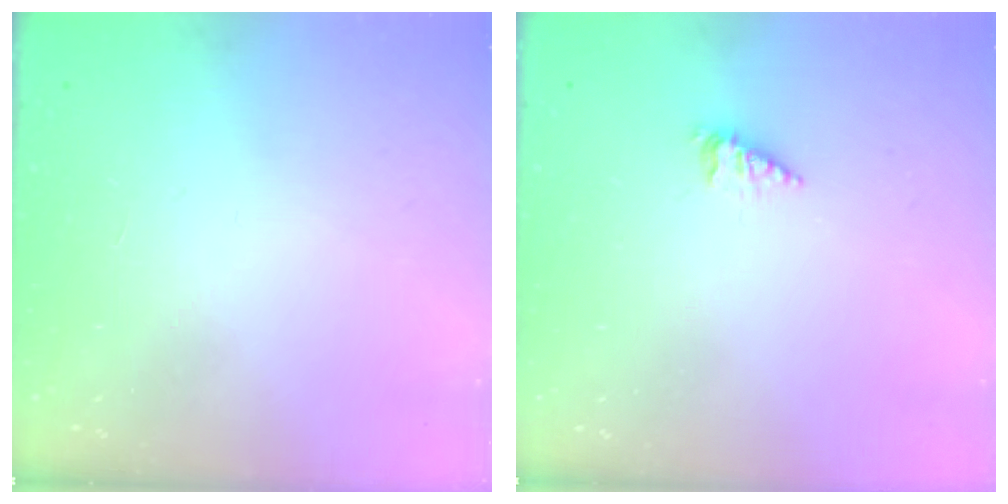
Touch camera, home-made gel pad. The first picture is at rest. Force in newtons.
{"total": 2.3, "press": 2.2, "slide": 0.3}